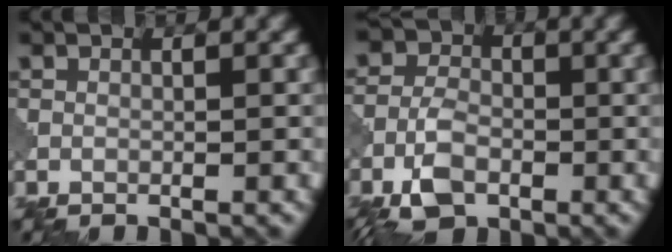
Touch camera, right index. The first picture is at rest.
{"total": 5.4, "force": [-2.2, 3.6, 3.4], "torque": [-0.064, -0.001, -0.048]}